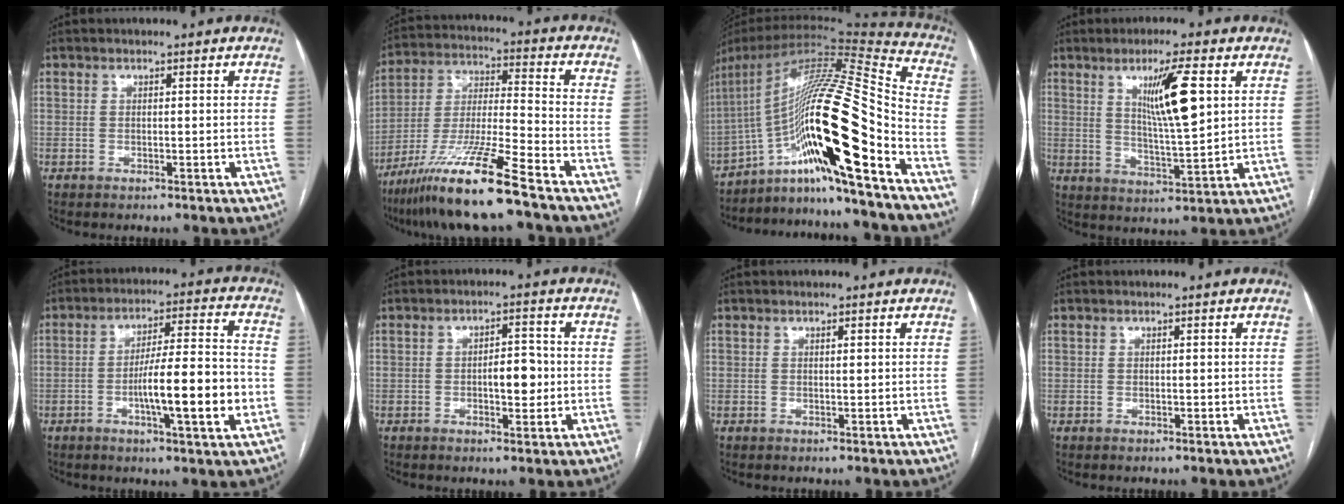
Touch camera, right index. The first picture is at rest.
{"total": 15.3, "force": [-10.9, -0.6, 10.7], "torque": [-0.217, -0.029, -0.200]}
{"total": 23.0, "force": [-11.5, 0.2, 19.9], "torque": [-0.339, 0.008, -0.198]}
{"total": 9.7, "force": [3.4, 0.7, 9.1], "torque": [-0.157, -0.008, 0.059]}
{"total": 12.9, "force": [-3.4, 0.9, 12.4], "torque": [-0.201, 0.005, -0.054]}
{"total": 4.9, "force": [-0.6, 2.0, 4.5], "torque": [-0.065, 0.005, -0.006]}
{"total": 0.5, "force": [0.2, 0.1, 0.4], "torque": [-0.009, -0.001, 0.004]}
{"total": 0.0}